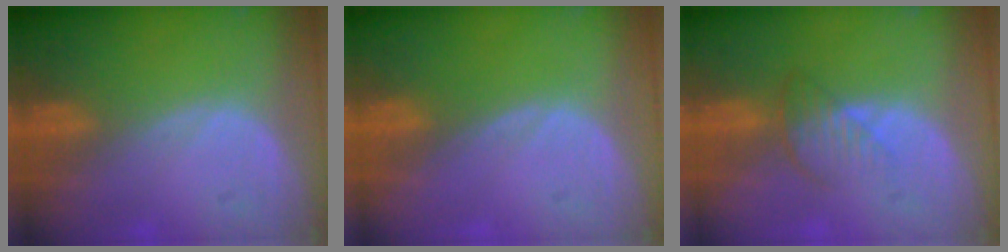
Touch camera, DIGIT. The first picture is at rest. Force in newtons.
{"total": 0.0}
{"total": 3.8, "press": 3.4, "slide": 1.6}